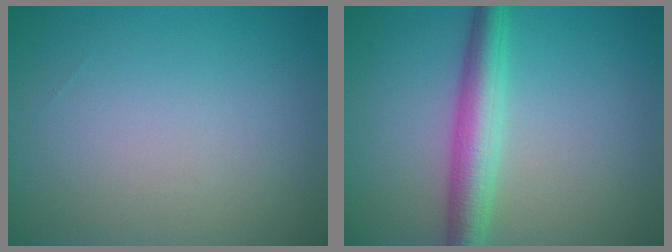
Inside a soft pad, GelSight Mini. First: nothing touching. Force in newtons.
{"total": 4.6, "press": 4.6, "slide": 0.1}